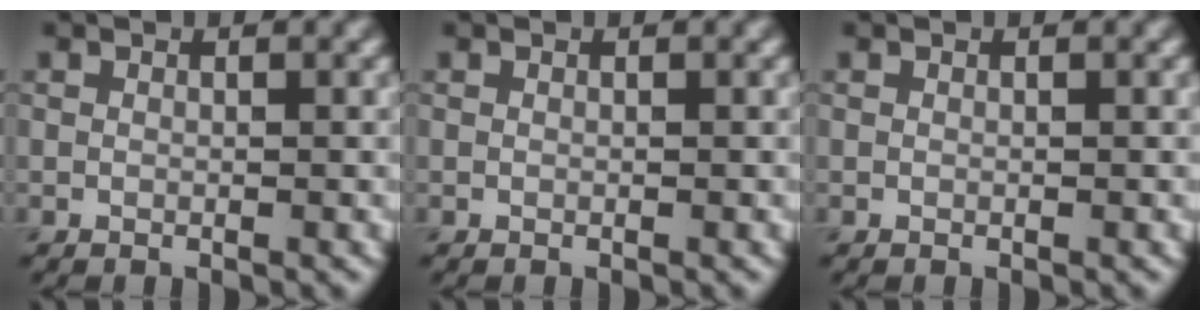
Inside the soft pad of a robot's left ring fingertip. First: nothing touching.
{"total": 0.0}
{"total": 0.0}